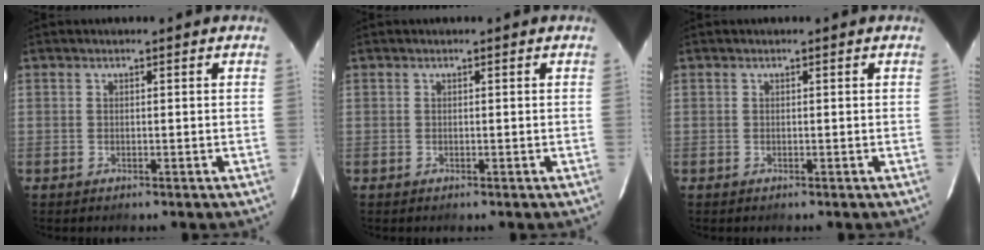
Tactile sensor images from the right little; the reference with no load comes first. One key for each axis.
{"total": 0.0}
{"total": 0.0}